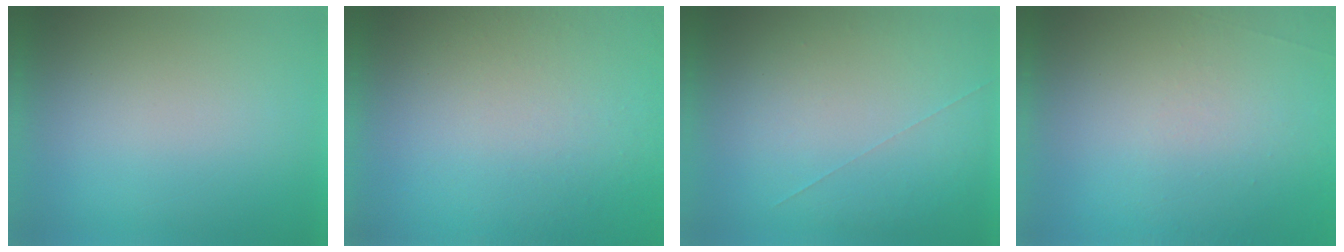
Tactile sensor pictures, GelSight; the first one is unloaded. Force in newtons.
{"total": 9.4}
{"total": 1.0}
{"total": 6.8}